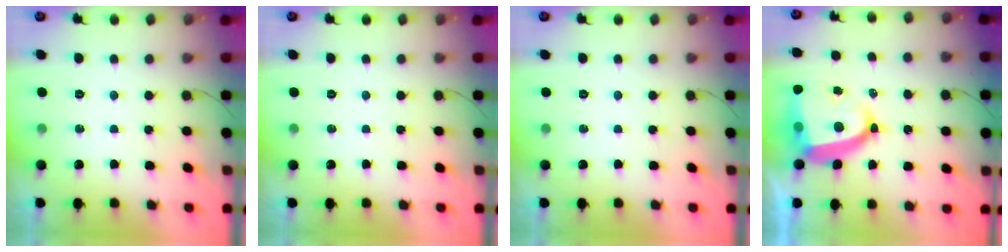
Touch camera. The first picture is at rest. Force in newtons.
{"total": 0.0}
{"total": 0.0}
{"total": 14.8, "press": 14.7, "slide": 1.9}